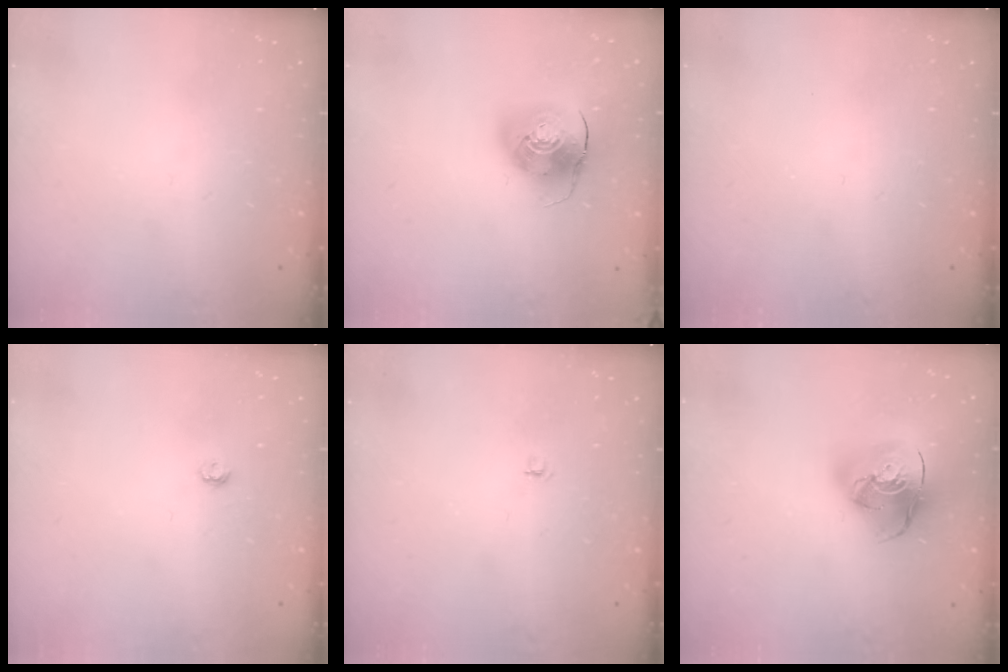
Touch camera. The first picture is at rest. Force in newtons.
{"total": 10.1, "press": 10.0, "slide": 1.6}
{"total": 0.0}
{"total": 2.9, "press": 2.9, "slide": 0.4}
{"total": 3.4, "press": 3.4, "slide": 0.3}
{"total": 17.2, "press": 17.1, "slide": 2.0}